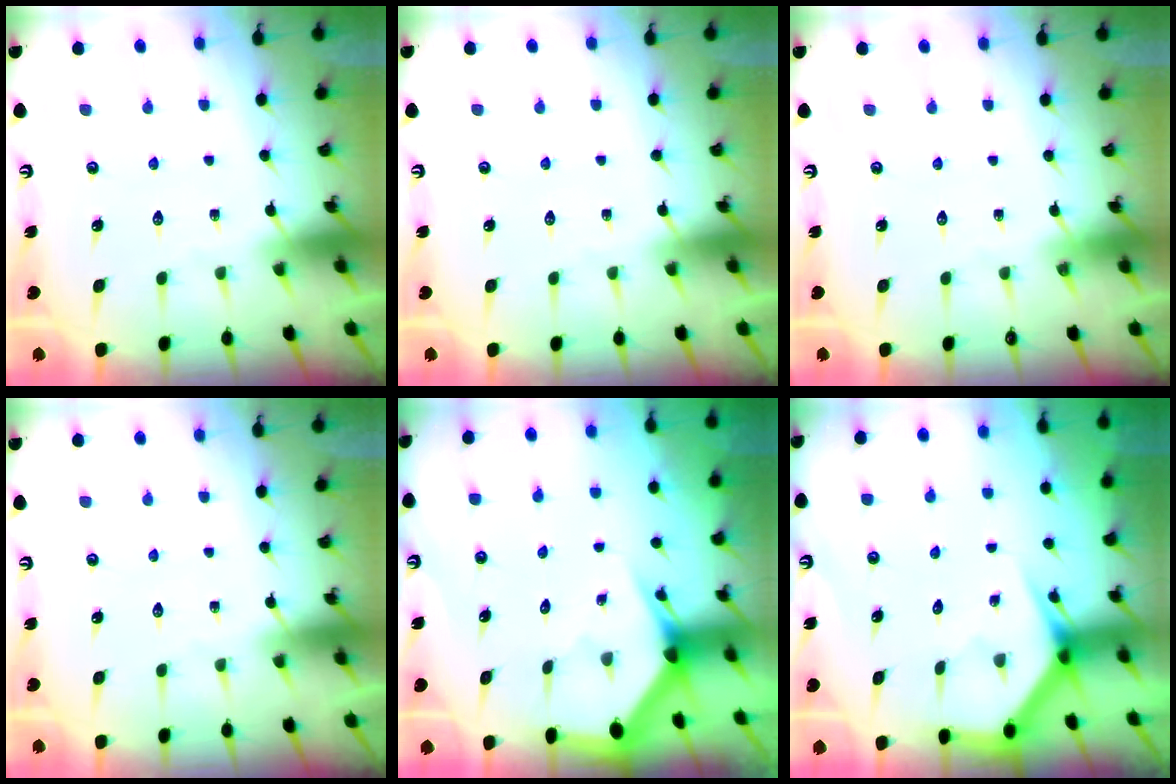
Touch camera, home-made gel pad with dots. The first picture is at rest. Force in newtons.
{"total": 0.0}
{"total": 0.0}
{"total": 0.0}
{"total": 2.7, "press": 2.7, "slide": 0.1}
{"total": 3.5, "press": 3.5, "slide": 0.3}